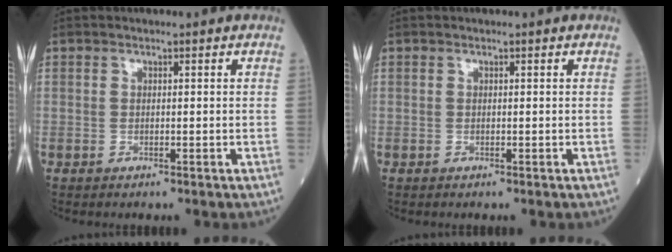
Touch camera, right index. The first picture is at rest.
{"total": 0.0}